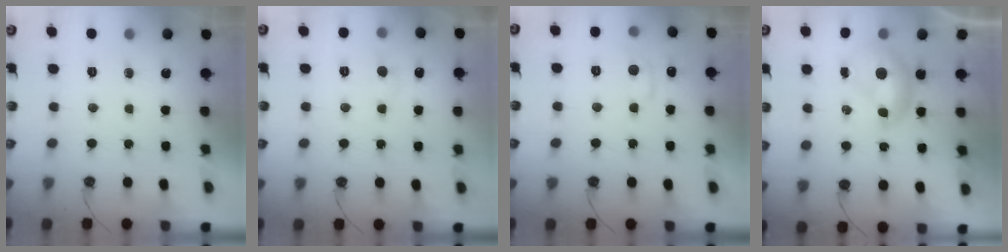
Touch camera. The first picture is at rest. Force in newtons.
{"total": 1.3, "press": 1.2, "slide": 0.7}
{"total": 0.8, "press": 0.1, "slide": 0.8}
{"total": 0.0}